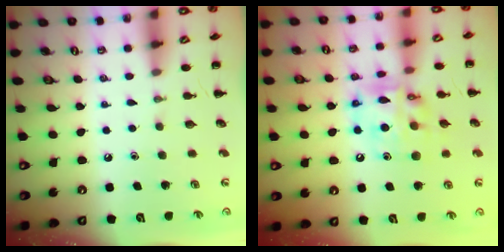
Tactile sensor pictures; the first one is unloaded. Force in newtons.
{"total": 13.9, "press": 13.4, "slide": 3.6}